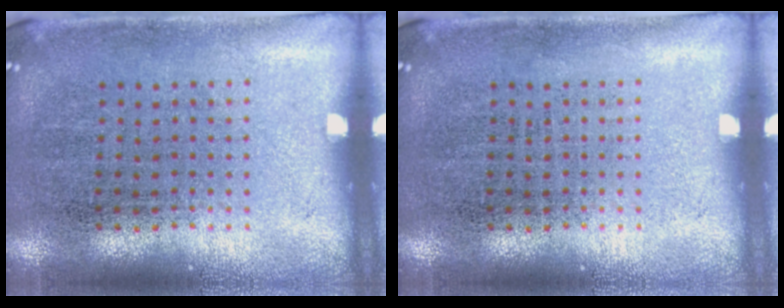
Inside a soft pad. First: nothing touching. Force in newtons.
{"total": 0.0}